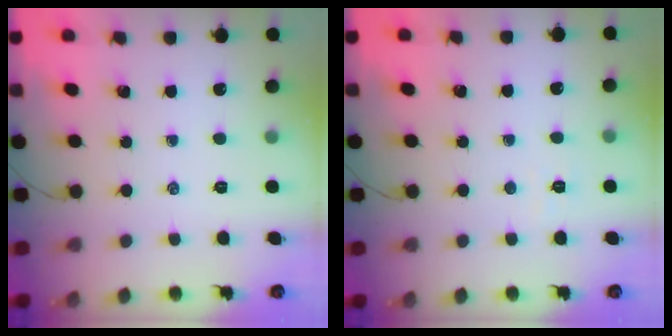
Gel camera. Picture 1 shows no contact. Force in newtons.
{"total": 2.8, "press": 2.7, "slide": 0.8}